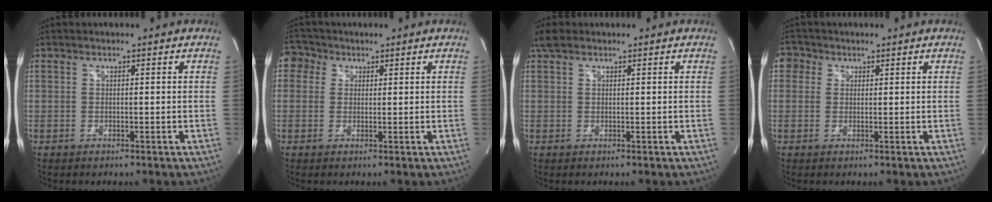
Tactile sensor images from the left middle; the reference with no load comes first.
{"total": 3.5, "force": [1.5, 3.1, 0.7], "torque": [-0.014, 0.014, 0.026]}
{"total": 2.2, "force": [1.7, 1.0, 1.0], "torque": [-0.029, 0.018, 0.034]}
{"total": 2.7, "force": [1.1, 2.4, 0.5], "torque": [-0.004, 0.009, 0.015]}